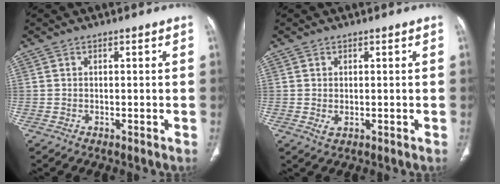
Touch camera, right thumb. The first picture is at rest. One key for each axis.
{"total": 1.6, "fx": -0.1, "fy": 1.0, "fz": 1.3, "tx": -0.027, "ty": -0.004, "tz": 0.002}